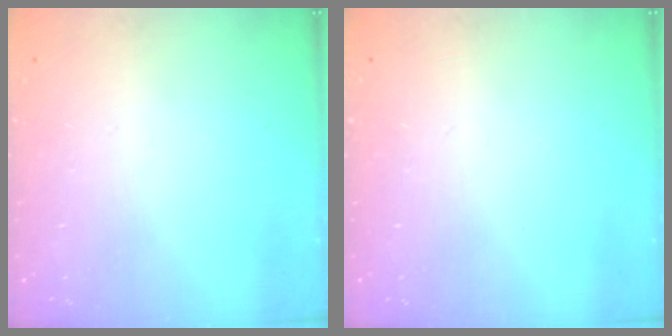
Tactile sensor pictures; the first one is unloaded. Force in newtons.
{"total": 0.0}